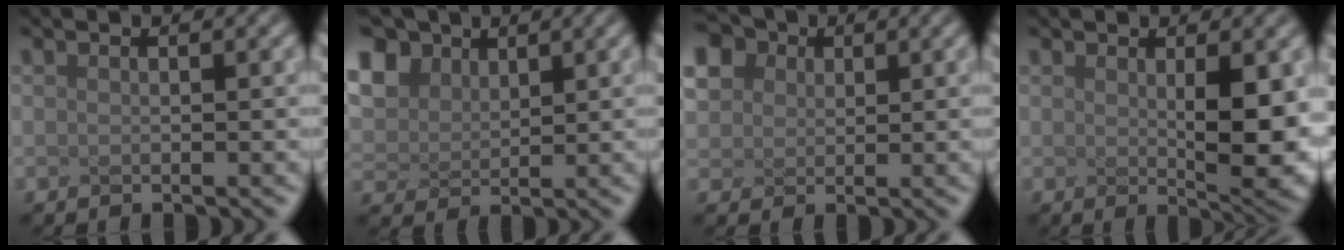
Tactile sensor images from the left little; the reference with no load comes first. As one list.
[{"total": 3.0, "force": [2.0, 2.0, 1.0], "torque": [-0.077, 0.008, 0.071]}, {"total": 4.0, "force": [2.0, 3.2, 1.3], "torque": [-0.091, 0.014, 0.066]}, {"total": 4.4, "force": [-0.2, 0.3, 4.4], "torque": [-0.088, -0.016, 0.038]}]